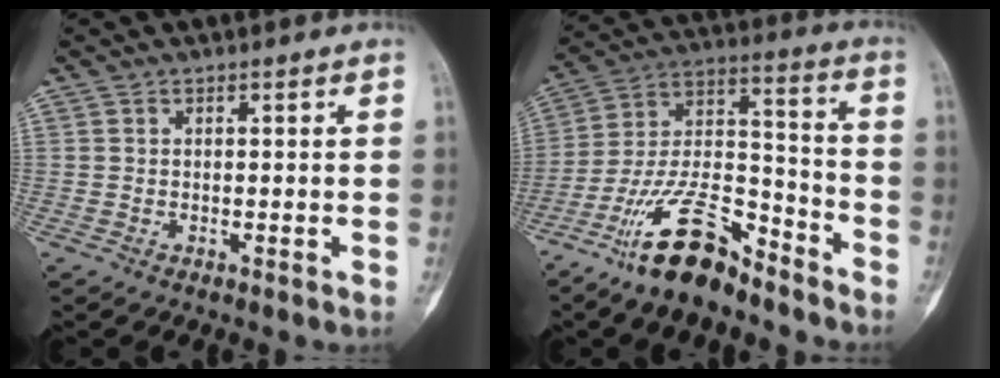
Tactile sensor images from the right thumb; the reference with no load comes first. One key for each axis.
{"total": 16.6, "fx": -11.9, "fy": 5.9, "fz": 10.0, "tx": -0.174, "ty": 0.087, "tz": -0.221}